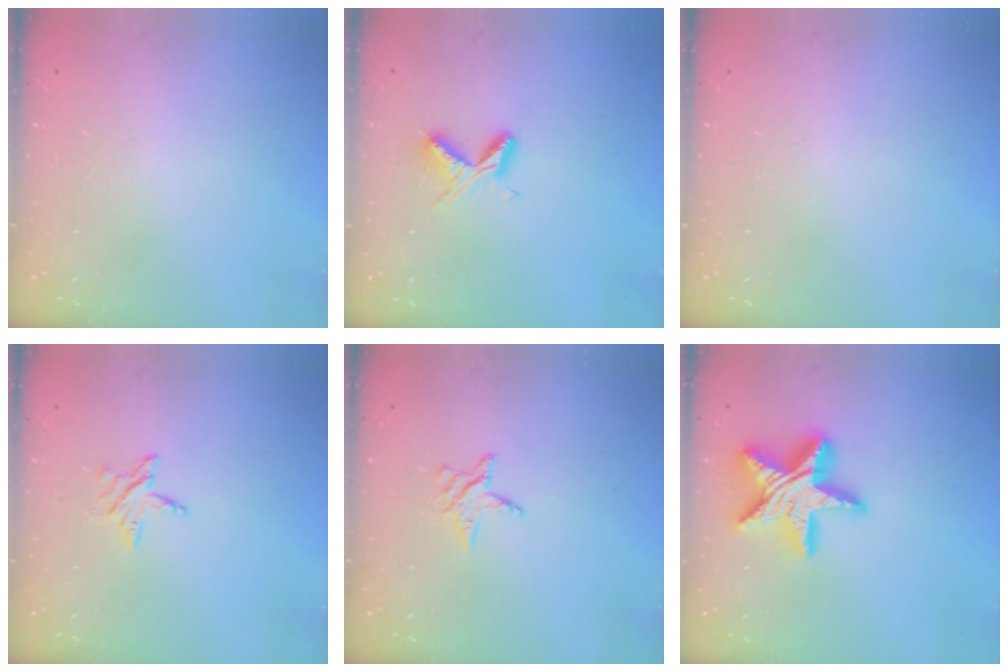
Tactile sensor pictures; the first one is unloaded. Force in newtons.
{"total": 5.9, "press": 5.9, "slide": 0.8}
{"total": 0.0}
{"total": 4.6, "press": 4.6, "slide": 0.6}
{"total": 3.9, "press": 3.9, "slide": 0.4}
{"total": 20.2, "press": 20.1, "slide": 2.0}